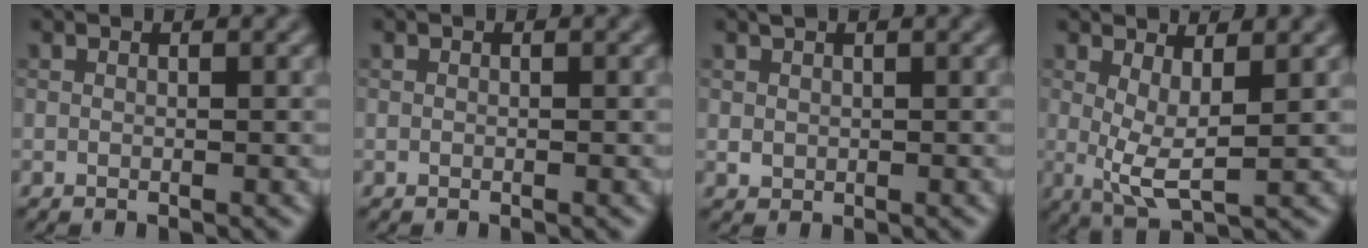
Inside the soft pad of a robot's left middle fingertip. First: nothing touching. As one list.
[{"total": 0.0}, {"total": 1.0, "force": [0.5, 0.8, 0.3], "torque": [-0.005, 0.000, 0.012]}, {"total": 4.2, "force": [0.9, 1.3, 3.9], "torque": [-0.074, -0.010, 0.017]}]